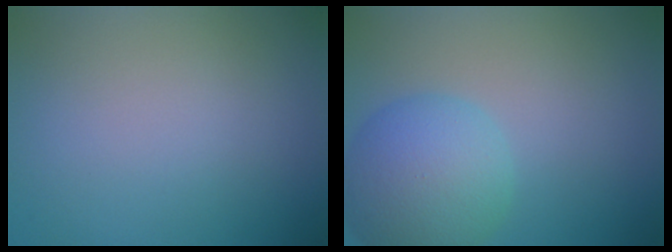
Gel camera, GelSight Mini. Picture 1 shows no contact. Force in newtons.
{"total": 6.4, "press": 6.4, "slide": 0.3}